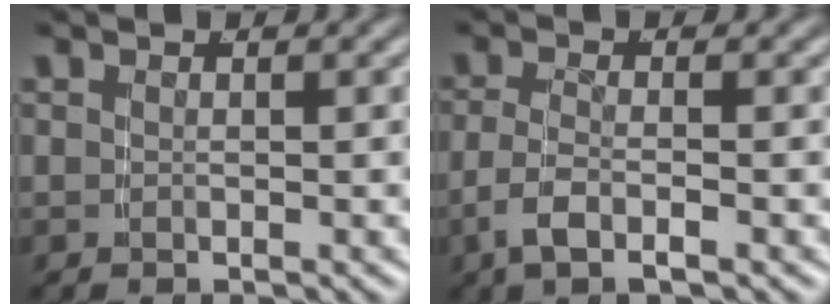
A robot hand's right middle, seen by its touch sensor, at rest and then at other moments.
{"total": 2.9, "force": [-1.5, 0.8, 2.4], "torque": [-0.056, -0.015, -0.018]}